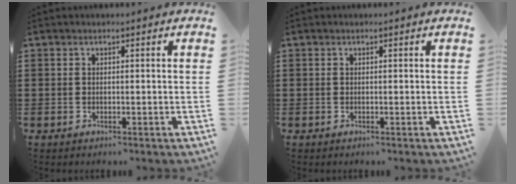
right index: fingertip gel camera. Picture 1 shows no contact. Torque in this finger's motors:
{"motor_torque": [0.00, 0.00, 0.00, -0.01]}